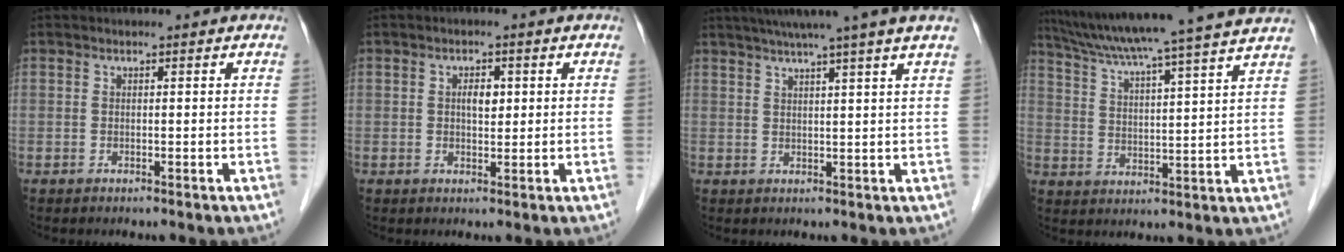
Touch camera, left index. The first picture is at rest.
{"total": 2.5, "force": [0.5, 1.3, 2.1], "torque": [-0.035, 0.002, 0.009]}
{"total": 10.3, "force": [8.2, -1.9, 6.0], "torque": [-0.089, 0.016, 0.099]}
{"total": 20.6, "force": [18.0, -1.5, 9.9], "torque": [-0.171, -0.006, 0.251]}